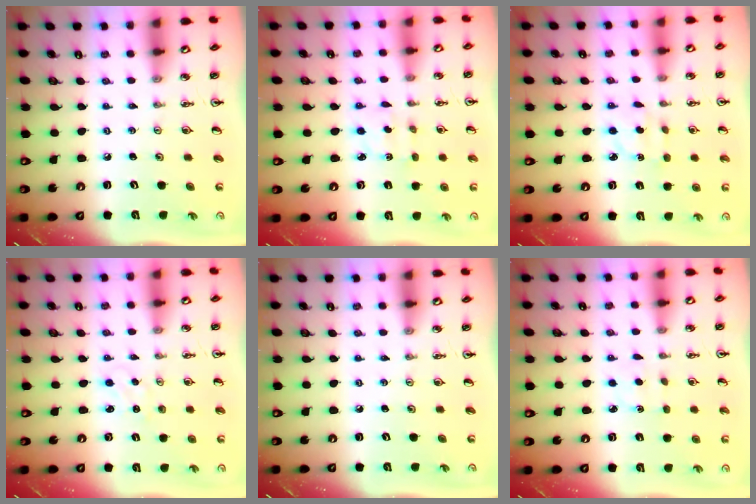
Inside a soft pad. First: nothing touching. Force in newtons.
{"total": 2.1, "press": 2.0, "slide": 0.7}
{"total": 2.9, "press": 2.9, "slide": 0.6}
{"total": 0.0}
{"total": 0.0}
{"total": 2.3, "press": 2.3, "slide": 0.3}